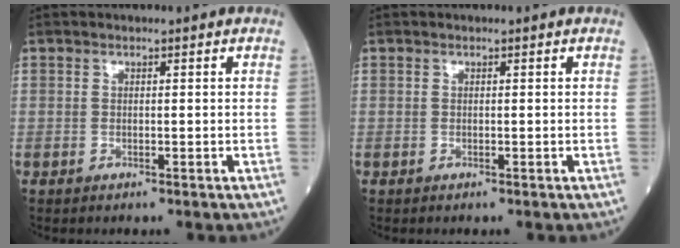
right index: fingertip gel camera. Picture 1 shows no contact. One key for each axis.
{"total": 0.0}